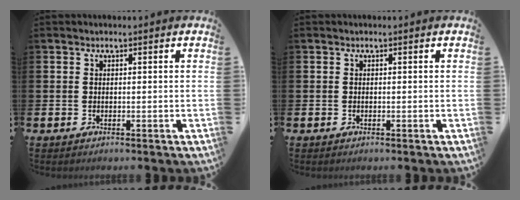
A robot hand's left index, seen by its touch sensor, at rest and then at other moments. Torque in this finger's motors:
{"motor_torque": [-0.15, 0.06, -0.11, -0.01]}